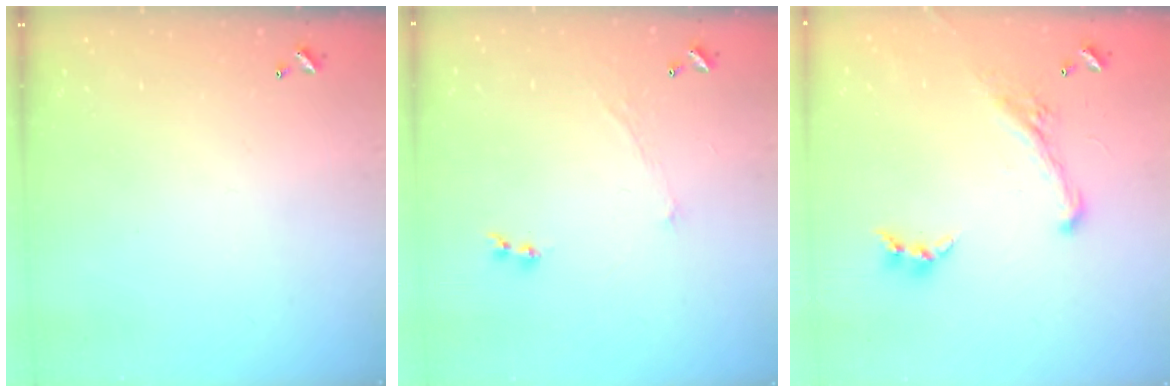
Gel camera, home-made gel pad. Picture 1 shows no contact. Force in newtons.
{"total": 1.2, "press": 0.7, "slide": 1.0}
{"total": 1.9, "press": 1.3, "slide": 1.4}